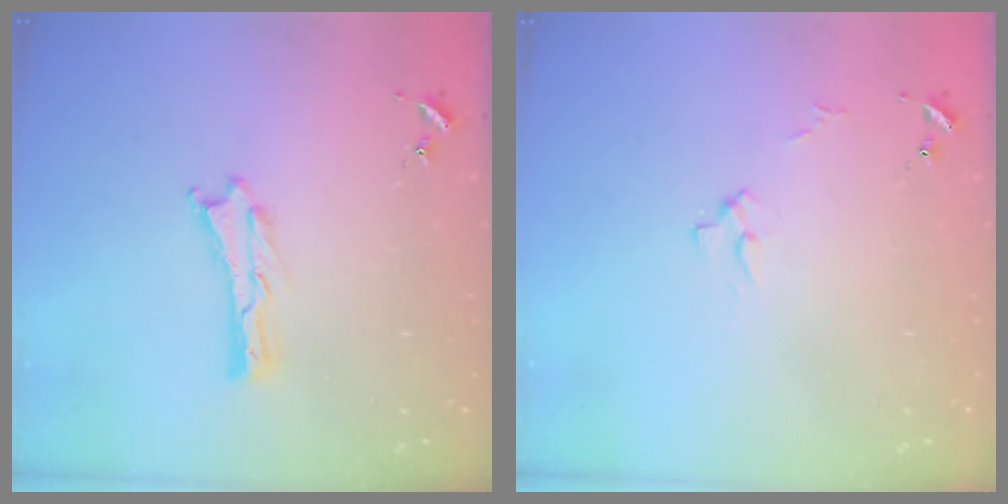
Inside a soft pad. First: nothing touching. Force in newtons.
{"total": 2.7, "press": 2.7, "slide": 0.3}